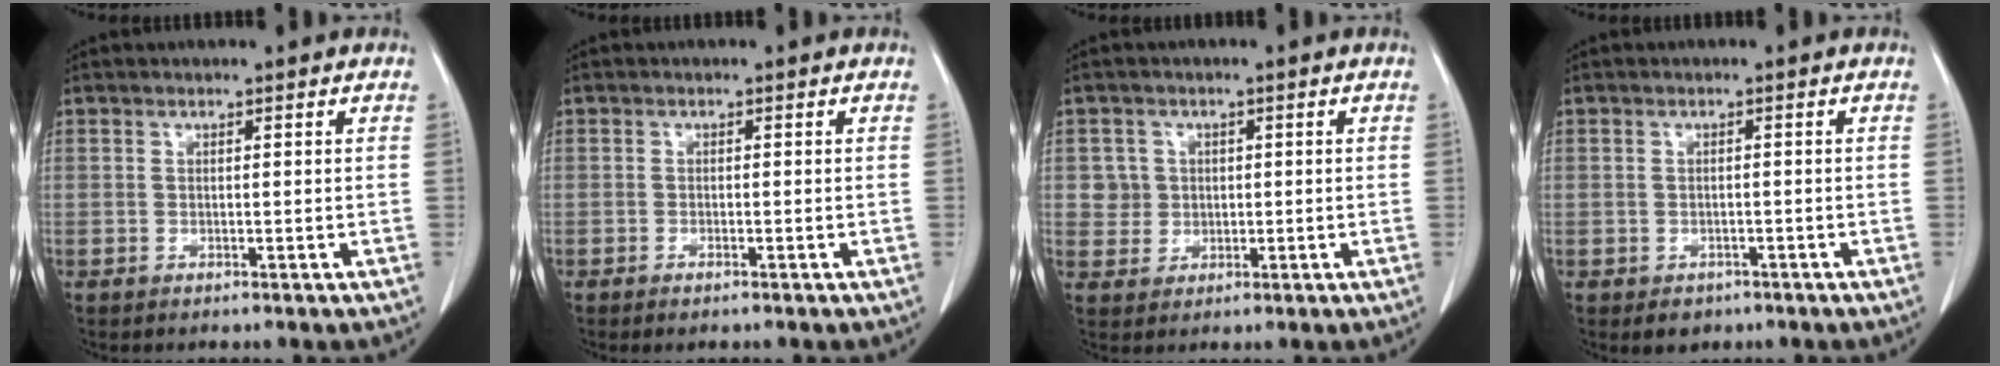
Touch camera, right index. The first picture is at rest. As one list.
[{"total": 1.0, "force": [-0.7, 0.1, 0.7], "torque": [-0.011, -0.002, -0.006]}, {"total": 3.4, "force": [0.6, 3.4, 0.1], "torque": [0.009, 0.007, 0.011]}, {"total": 2.5, "force": [-1.5, 1.9, 0.6], "torque": [-0.007, 0.004, -0.013]}]